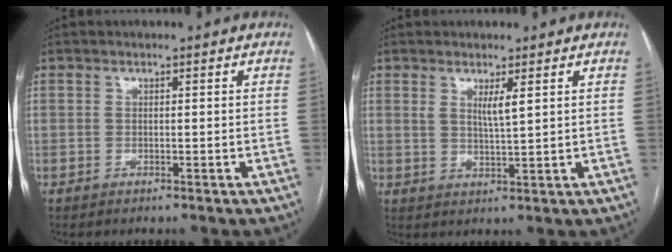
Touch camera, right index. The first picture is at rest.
{"total": 2.9, "force": [1.3, 0.0, 2.6], "torque": [-0.052, -0.009, 0.027]}